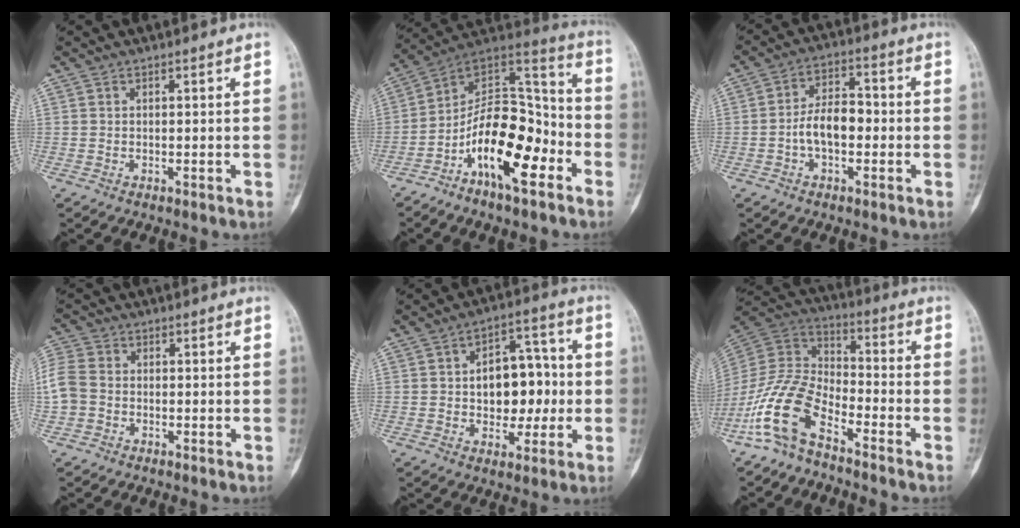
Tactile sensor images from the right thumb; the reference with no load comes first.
{"total": 18.9, "force": [-8.2, 8.5, 14.8], "torque": [-0.216, 0.082, -0.142]}
{"total": 7.9, "force": [-1.5, 4.5, 6.2], "torque": [-0.100, 0.030, -0.034]}
{"total": 7.8, "force": [-1.2, 6.4, 4.2], "torque": [-0.105, 0.018, -0.030]}
{"total": 12.8, "force": [-0.1, 8.4, 9.7], "torque": [-0.088, 0.031, 0.001]}
{"total": 13.5, "force": [-8.5, 6.1, 8.5], "torque": [-0.173, 0.069, -0.176]}